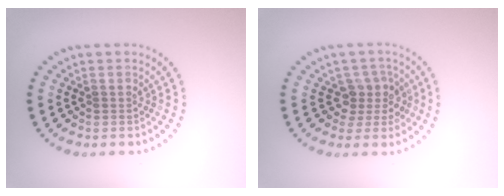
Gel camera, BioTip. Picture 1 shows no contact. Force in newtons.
{"total": 2.6, "press": 2.0, "slide": 1.6}